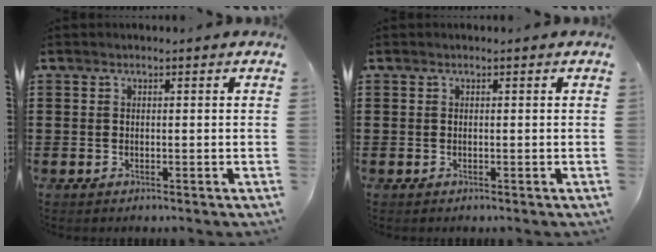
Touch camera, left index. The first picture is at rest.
{"total": 0.0}